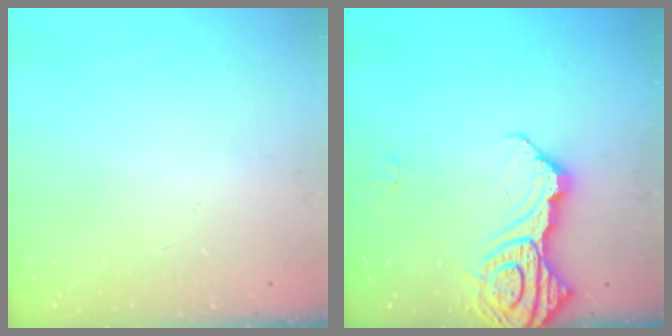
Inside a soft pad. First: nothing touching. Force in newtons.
{"total": 15.3, "press": 15.2, "slide": 1.6}